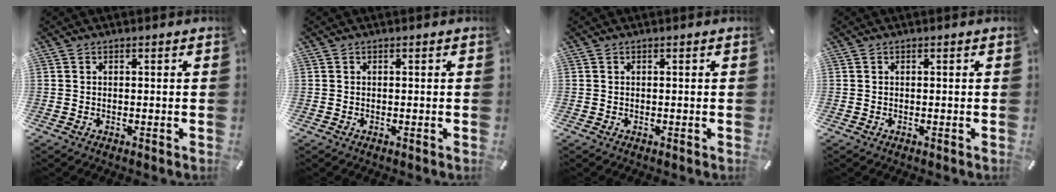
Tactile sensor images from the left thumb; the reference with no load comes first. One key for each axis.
{"total": 0.0}
{"total": 0.0}
{"total": 0.0}